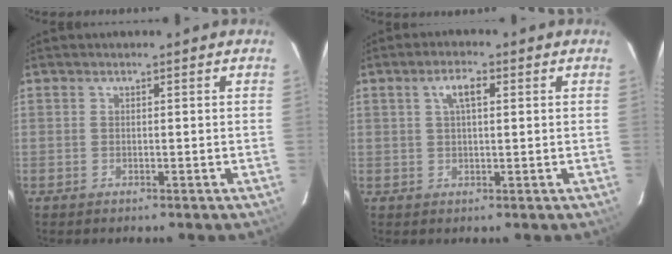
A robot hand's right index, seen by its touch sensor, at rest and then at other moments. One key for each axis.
{"total": 3.8, "fx": 1.3, "fy": 1.4, "fz": 3.3, "tx": -0.063, "ty": 0.011, "tz": 0.025}